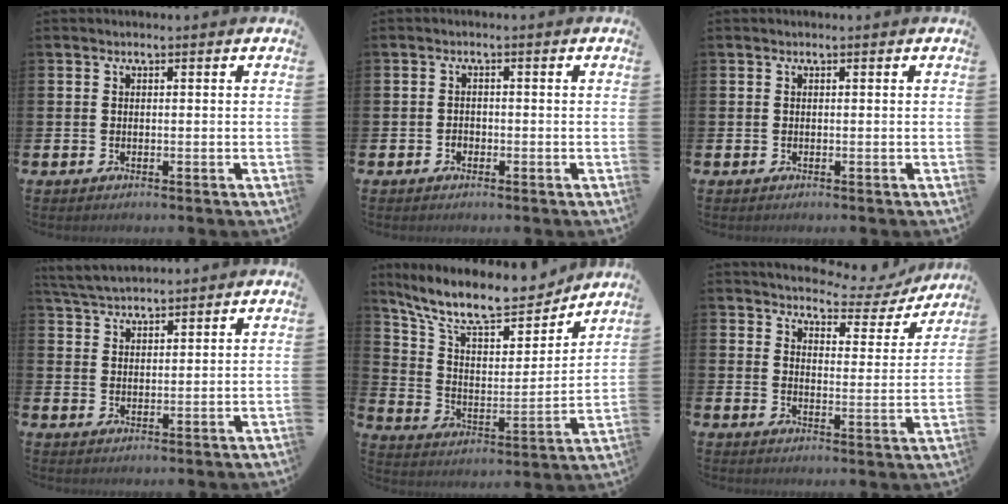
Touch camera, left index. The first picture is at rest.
{"total": 1.2, "force": [-0.7, 1.0, 0.3], "torque": [-0.006, 0.002, -0.015]}
{"total": 0.0}
{"total": 4.1, "force": [4.0, 0.6, 0.6], "torque": [-0.027, -0.013, 0.074]}
{"total": 12.8, "force": [11.1, 3.6, 5.4], "torque": [-0.137, -0.069, 0.194]}
{"total": 4.5, "force": [4.2, 1.3, 0.7], "torque": [-0.020, -0.037, 0.065]}